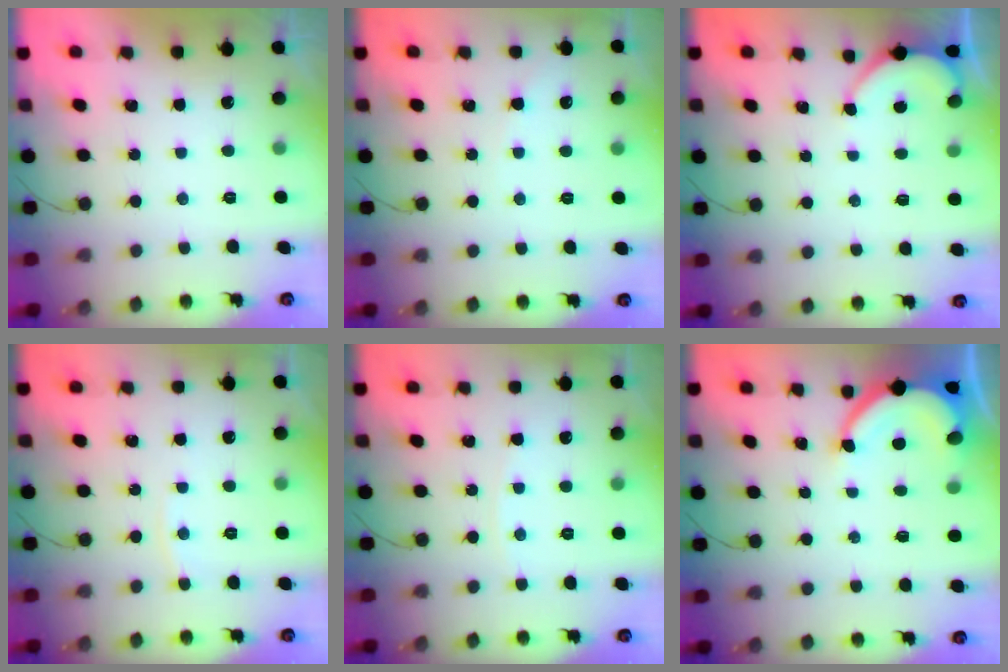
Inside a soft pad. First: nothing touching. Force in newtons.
{"total": 3.0, "press": 2.9, "slide": 0.5}
{"total": 2.3, "press": 2.3, "slide": 0.3}
{"total": 2.8, "press": 2.8, "slide": 0.3}
{"total": 2.7, "press": 2.7, "slide": 0.5}
{"total": 6.7, "press": 6.7, "slide": 0.2}